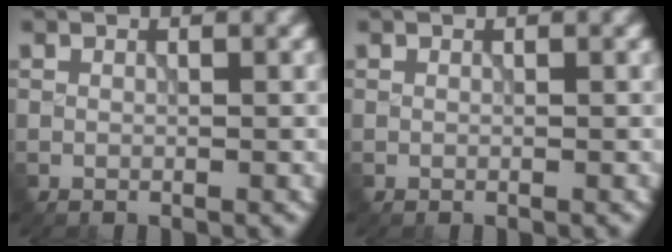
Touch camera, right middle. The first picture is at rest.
{"total": 0.0}